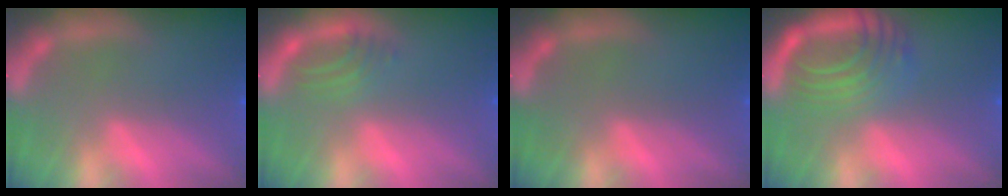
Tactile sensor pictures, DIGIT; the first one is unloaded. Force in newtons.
{"total": 2.5}
{"total": 0.0}
{"total": 8.1}